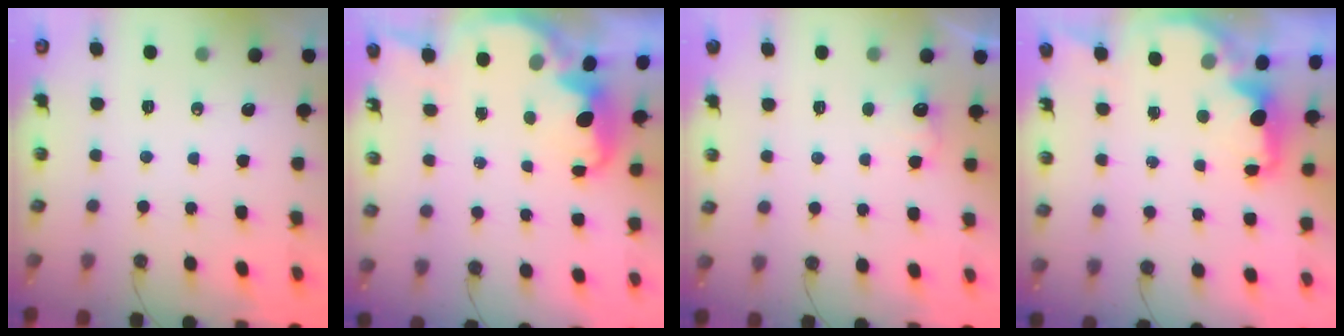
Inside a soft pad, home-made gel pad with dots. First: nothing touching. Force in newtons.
{"total": 3.8, "press": 3.8, "slide": 0.4}
{"total": 5.2, "press": 5.2, "slide": 0.8}
{"total": 2.3, "press": 2.2, "slide": 0.8}